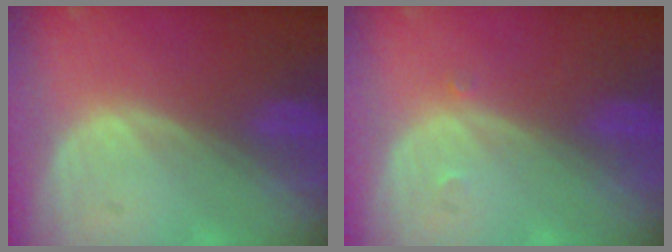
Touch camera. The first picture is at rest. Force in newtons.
{"total": 0.7, "press": 0.5, "slide": 0.5}